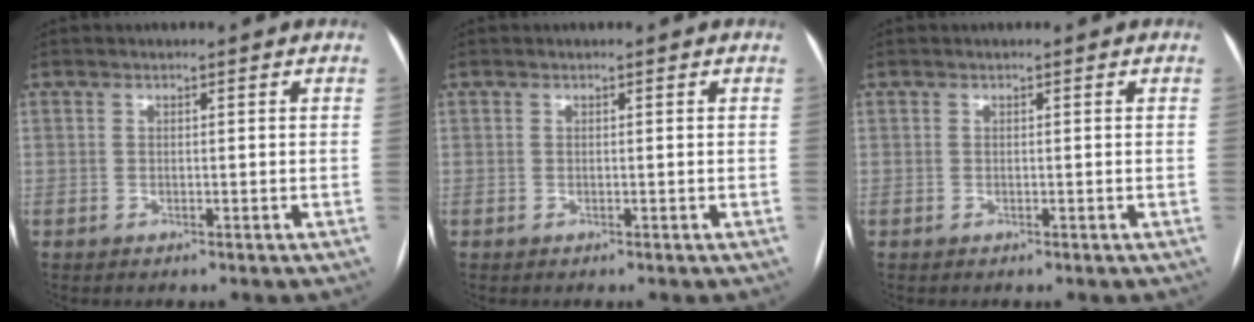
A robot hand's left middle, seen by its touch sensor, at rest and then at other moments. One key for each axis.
{"total": 0.0}
{"total": 0.0}